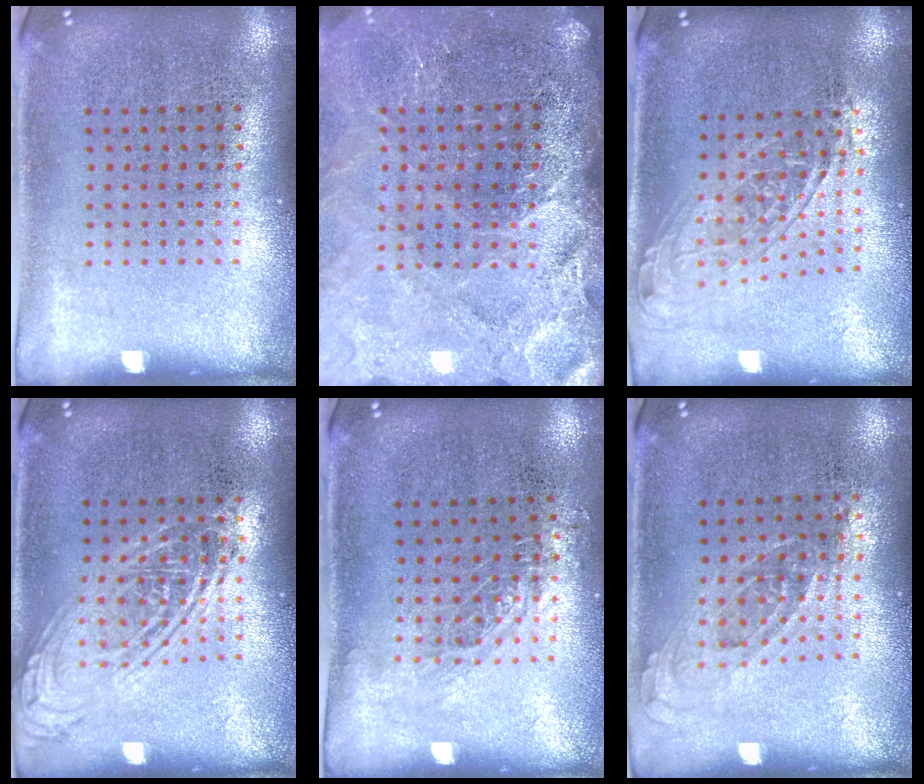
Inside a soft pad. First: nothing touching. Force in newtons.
{"total": 3.7, "press": 3.2, "slide": 1.9}
{"total": 1.6, "press": 1.2, "slide": 1.0}
{"total": 2.1, "press": 2.1, "slide": 0.1}
{"total": 0.8, "press": 0.8, "slide": 0.2}
{"total": 0.7, "press": 0.7, "slide": 0.3}